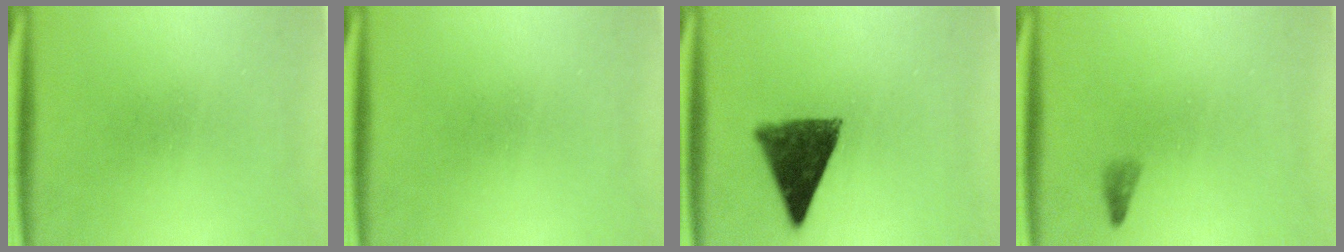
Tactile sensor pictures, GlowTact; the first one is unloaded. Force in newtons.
{"total": 0.0}
{"total": 10.0}
{"total": 0.9}